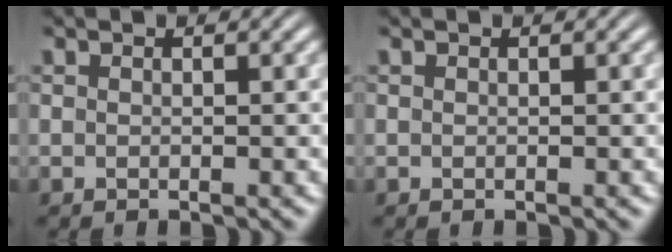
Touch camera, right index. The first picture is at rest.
{"total": 0.0}